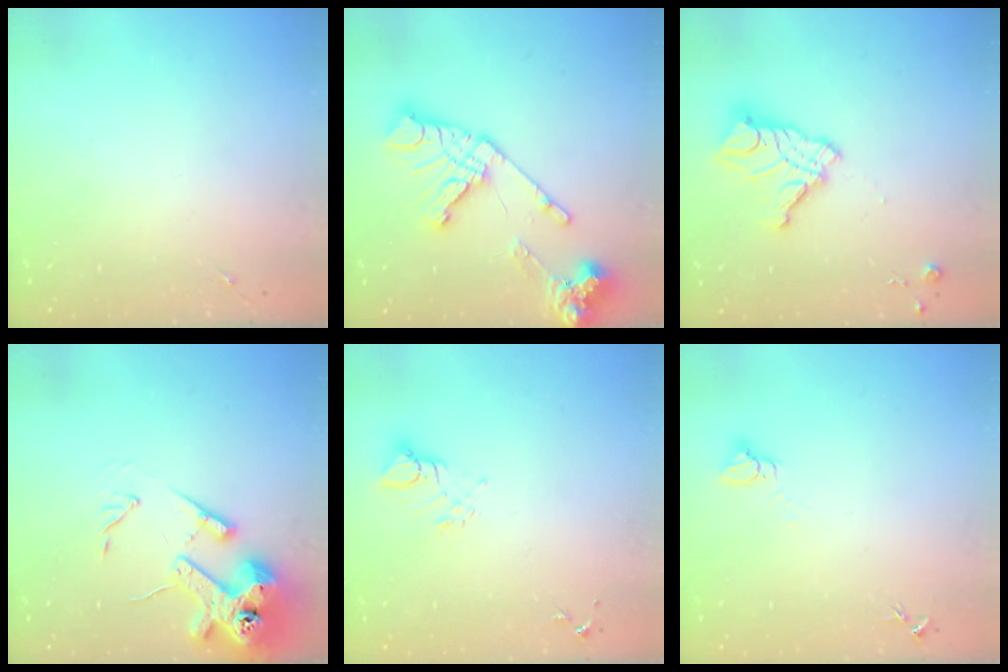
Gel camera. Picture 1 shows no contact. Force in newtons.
{"total": 20.4, "press": 20.3, "slide": 2.5}
{"total": 15.1, "press": 15.0, "slide": 1.4}
{"total": 15.7, "press": 15.5, "slide": 2.1}
{"total": 4.8, "press": 4.8, "slide": 0.2}
{"total": 3.2, "press": 3.2, "slide": 0.1}